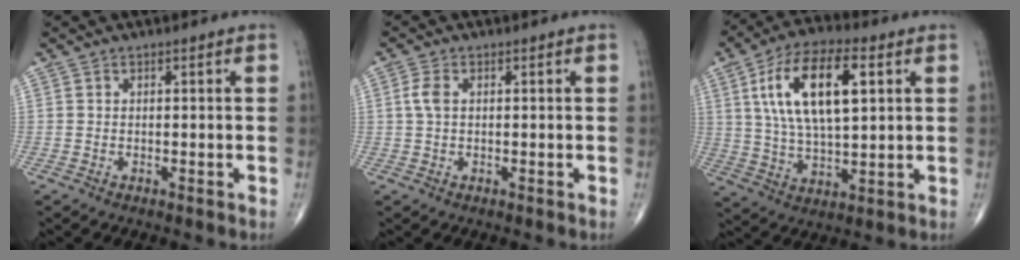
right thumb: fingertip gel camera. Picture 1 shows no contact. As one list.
[{"total": 2.6, "force": [0.4, 1.4, 2.1], "torque": [-0.055, 0.007, 0.006]}, {"total": 17.5, "force": [5.0, 7.5, 14.9], "torque": [-0.267, 0.001, 0.089]}]